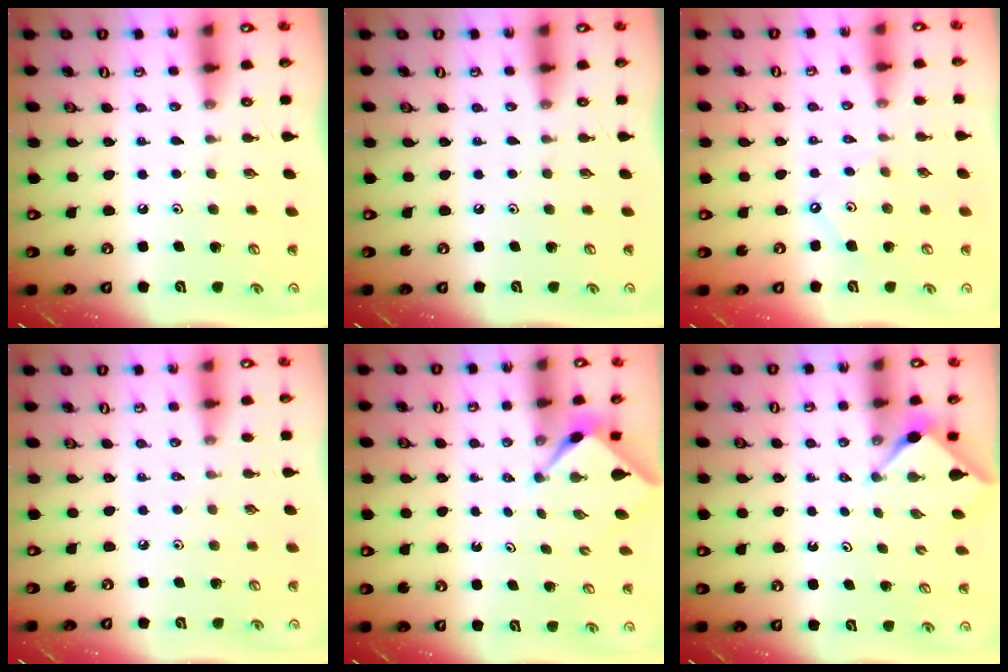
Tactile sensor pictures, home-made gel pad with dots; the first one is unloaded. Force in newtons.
{"total": 0.0}
{"total": 4.3, "press": 4.3, "slide": 0.0}
{"total": 0.6, "press": 0.6, "slide": 0.3}
{"total": 2.3, "press": 2.2, "slide": 0.3}
{"total": 2.8, "press": 2.8, "slide": 0.4}